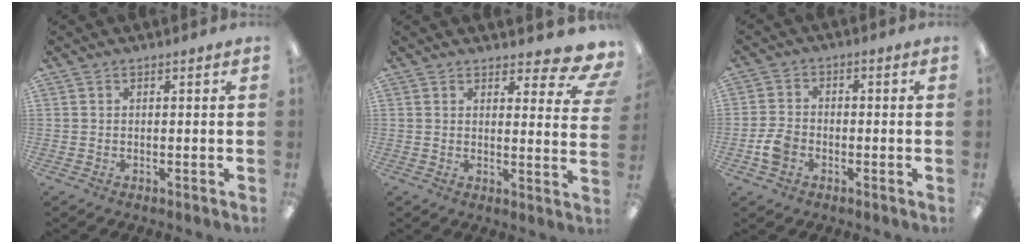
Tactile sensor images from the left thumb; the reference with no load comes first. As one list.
[{"total": 7.2, "force": [5.2, 2.6, 4.3], "torque": [-0.044, -0.035, 0.088]}, {"total": 5.4, "force": [-2.0, 4.1, 2.9], "torque": [-0.059, 0.011, -0.037]}]